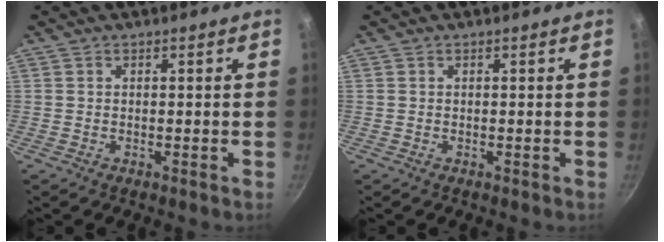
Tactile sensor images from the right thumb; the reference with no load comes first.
{"total": 0.0}